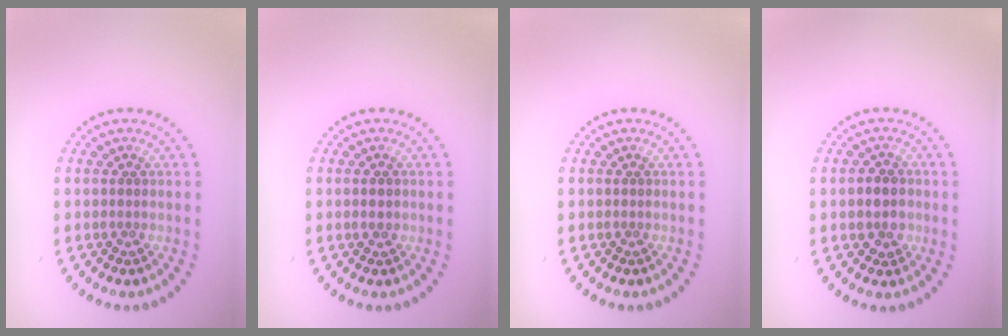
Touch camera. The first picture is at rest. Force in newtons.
{"total": 1.5, "press": 1.5, "slide": 0.1}
{"total": 0.0}
{"total": 2.2, "press": 2.1, "slide": 0.5}